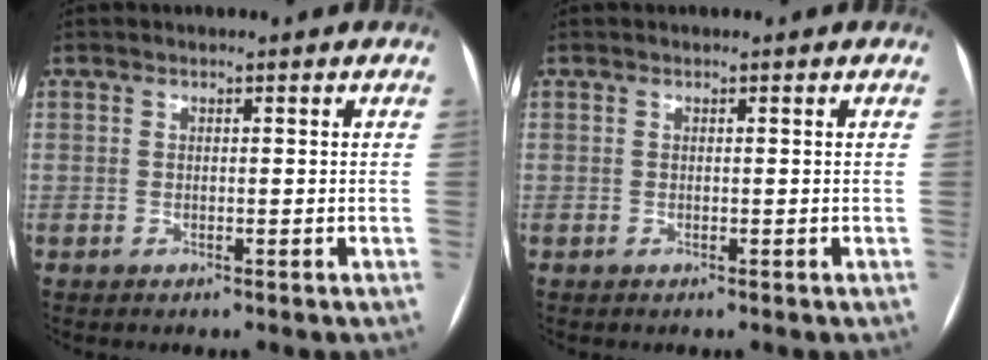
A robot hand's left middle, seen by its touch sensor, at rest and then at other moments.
{"total": 0.0}